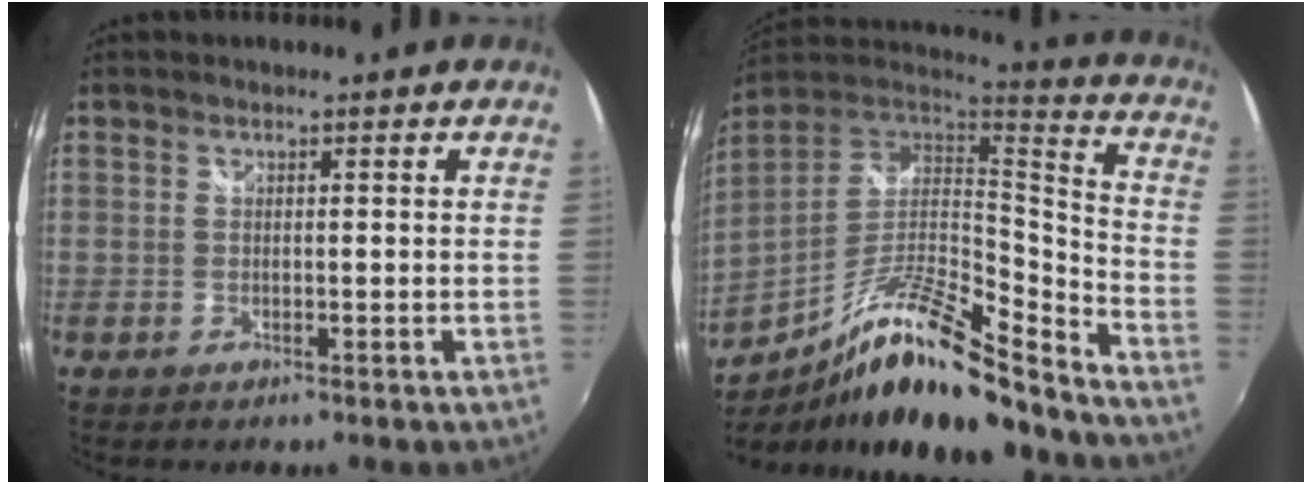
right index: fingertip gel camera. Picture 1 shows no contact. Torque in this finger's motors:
{"motor_torque": [0.24, -0.78, 0.69, 0.17]}